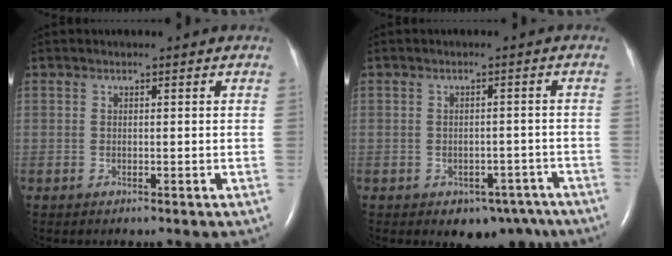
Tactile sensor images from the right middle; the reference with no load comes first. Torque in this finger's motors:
{"motor_torque": [0.04, -0.02, 0.04, 0.02]}